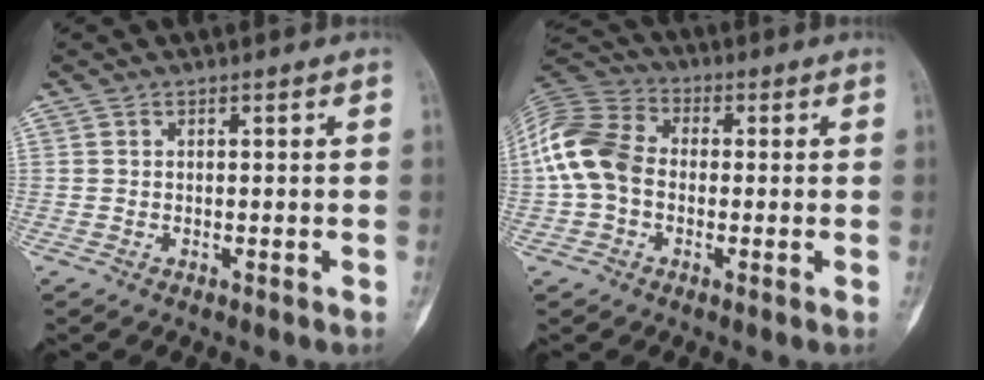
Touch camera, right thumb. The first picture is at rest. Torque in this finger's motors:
{"motor_torque": [-0.24, 1.24, 1.26, -0.08, 0.21]}